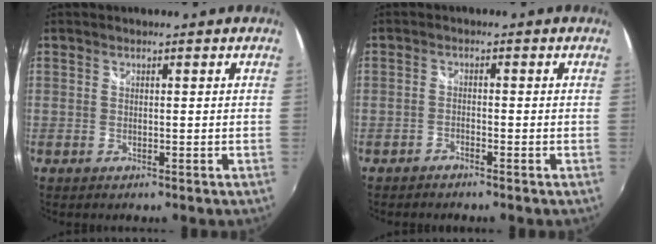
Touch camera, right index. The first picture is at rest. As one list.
[{"total": 1.4, "force": [-1.3, 0.3, 0.3], "torque": [-0.014, -0.002, -0.029]}]